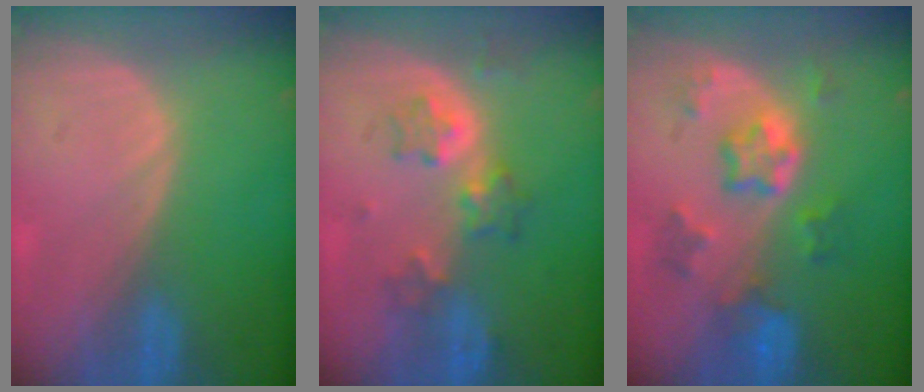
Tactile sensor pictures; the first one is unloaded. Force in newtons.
{"total": 5.3, "press": 5.2, "slide": 0.9}
{"total": 7.5, "press": 6.6, "slide": 3.6}